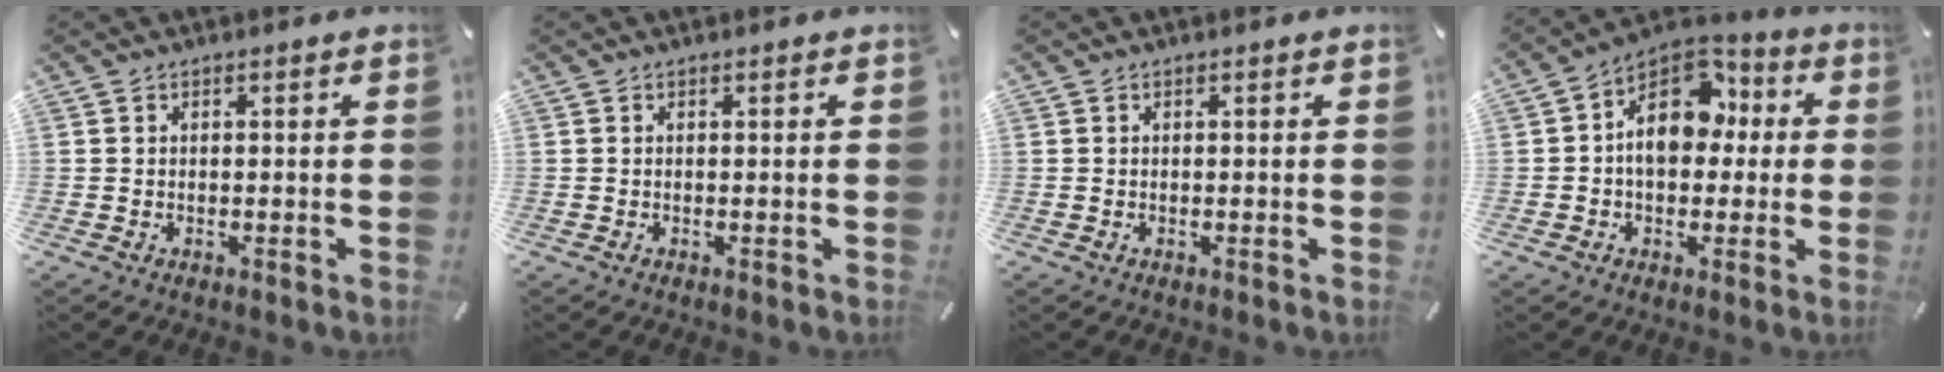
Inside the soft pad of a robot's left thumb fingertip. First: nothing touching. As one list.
[{"total": 0.0}, {"total": 0.0}, {"total": 13.5, "force": [1.5, 10.0, 8.9], "torque": [-0.135, -0.006, 0.024]}]